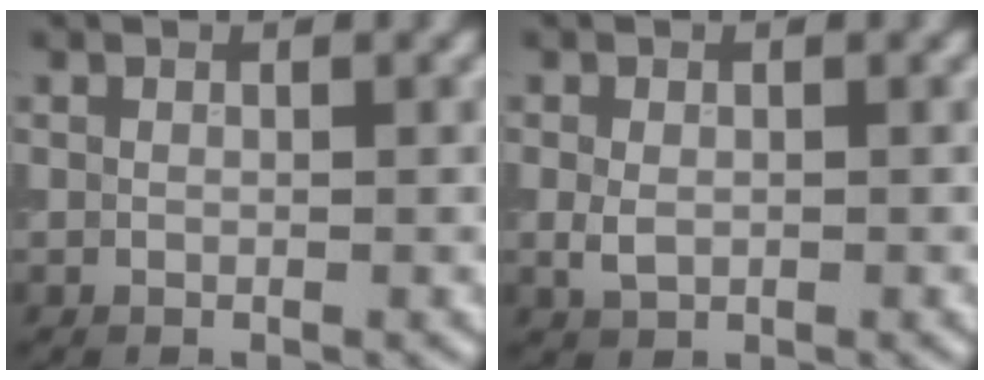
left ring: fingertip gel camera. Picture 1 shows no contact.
{"total": 1.7, "force": [-0.1, 1.2, 1.1], "torque": [-0.026, -0.002, 0.000]}